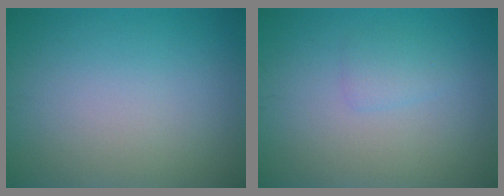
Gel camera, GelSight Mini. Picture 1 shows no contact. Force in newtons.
{"total": 1.2, "press": 1.2, "slide": 0.1}